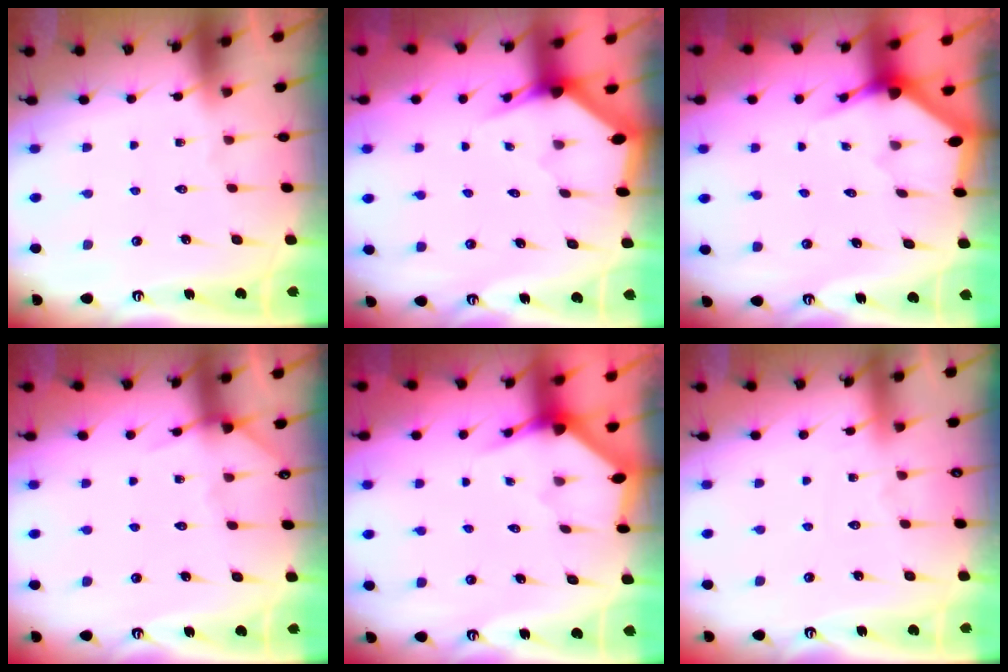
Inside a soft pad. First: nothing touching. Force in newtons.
{"total": 2.9, "press": 2.9, "slide": 0.1}
{"total": 3.0, "press": 3.0, "slide": 0.1}
{"total": 5.0, "press": 5.0, "slide": 0.5}
{"total": 3.2, "press": 3.2, "slide": 0.3}
{"total": 3.7, "press": 3.7, "slide": 0.5}